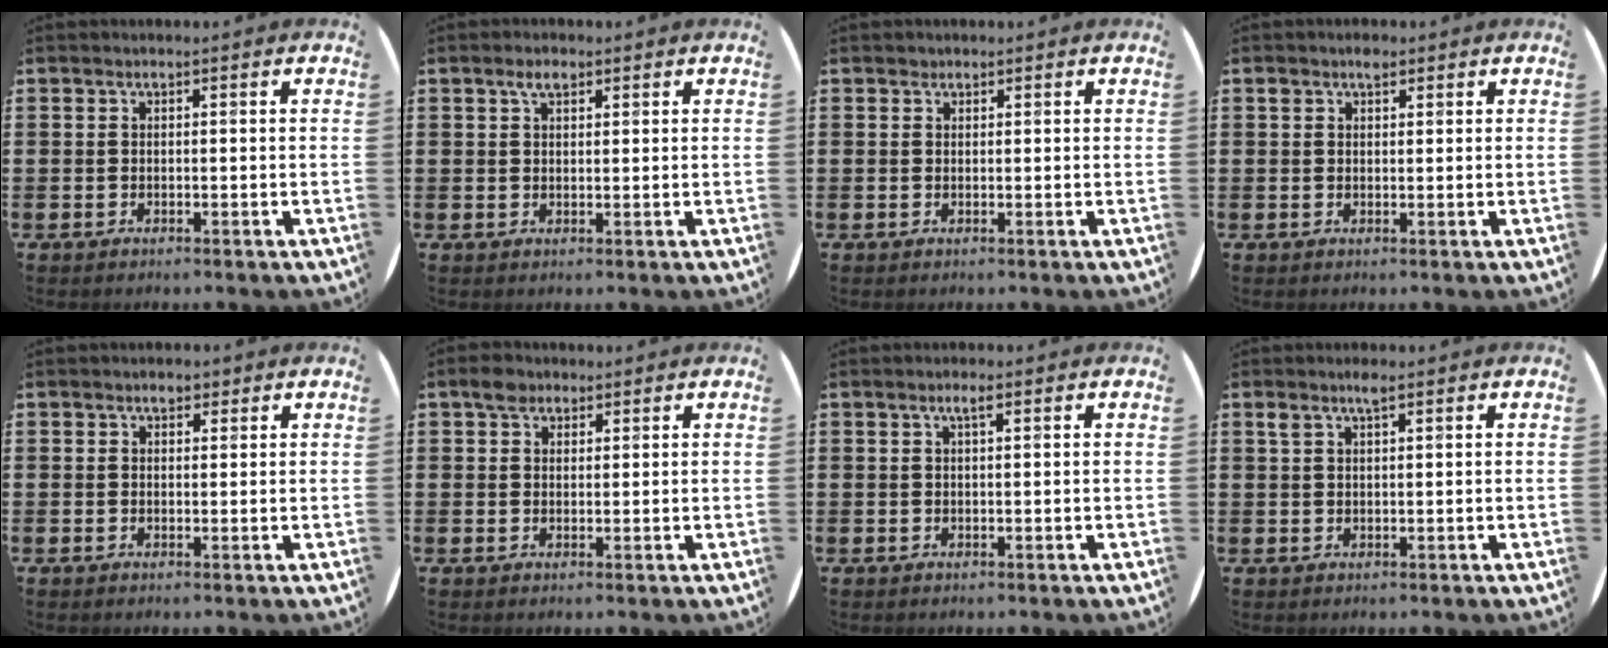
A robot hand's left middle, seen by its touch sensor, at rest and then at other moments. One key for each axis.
{"total": 2.1, "fx": 1.5, "fy": 1.0, "fz": 1.2, "tx": -0.017, "ty": 0.003, "tz": 0.025}
{"total": 0.5, "fx": 0.4, "fy": 0.2, "fz": -0.1, "tx": 0.003, "ty": 0.004, "tz": 0.008}
{"total": 1.7, "fx": 1.1, "fy": 1.0, "fz": 0.7, "tx": 0.001, "ty": 0.000, "tz": 0.018}
{"total": 1.6, "fx": 1.3, "fy": 0.7, "fz": 0.5, "tx": -0.003, "ty": 0.002, "tz": 0.023}
{"total": 2.5, "fx": 2.0, "fy": 1.5, "fz": 0.7, "tx": 0.000, "ty": 0.001, "tz": 0.034}
{"total": 1.4, "fx": 0.7, "fy": 0.2, "fz": 1.2, "tx": -0.023, "ty": 0.005, "tz": 0.011}
{"total": 2.1, "fx": 1.5, "fy": 0.4, "fz": 1.3, "tx": -0.027, "ty": 0.005, "tz": 0.026}